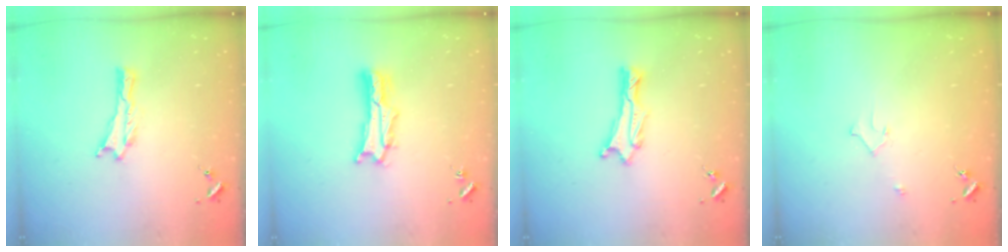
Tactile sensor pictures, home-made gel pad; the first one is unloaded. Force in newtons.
{"total": 2.7, "press": 2.7, "slide": 0.4}
{"total": 0.9, "press": 0.8, "slide": 0.1}
{"total": 2.2, "press": 2.2, "slide": 0.2}